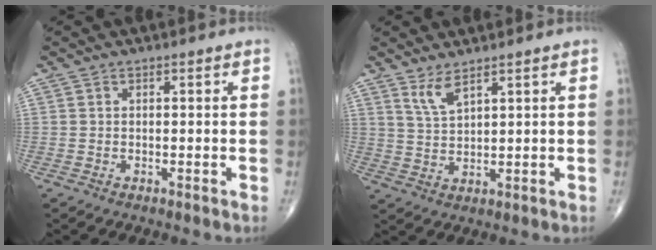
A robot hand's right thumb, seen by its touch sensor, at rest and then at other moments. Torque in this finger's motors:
{"motor_torque": [-0.12, 0.18, 0.44, 0.42, 0.02]}